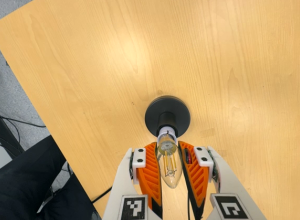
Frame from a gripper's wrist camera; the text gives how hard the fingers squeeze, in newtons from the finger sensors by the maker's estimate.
{"total": 19.6, "left": 19.5, "right": 19.7}